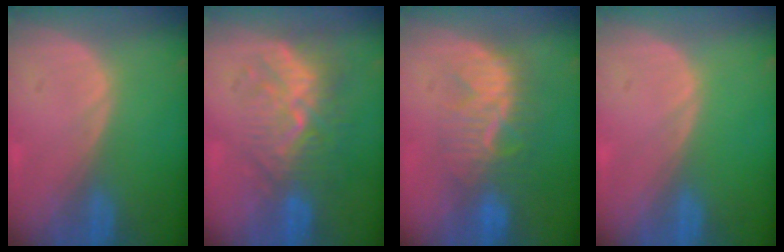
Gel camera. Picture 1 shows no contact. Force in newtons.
{"total": 9.5, "press": 8.6, "slide": 4.1}
{"total": 8.3, "press": 7.9, "slide": 2.3}
{"total": 0.0}